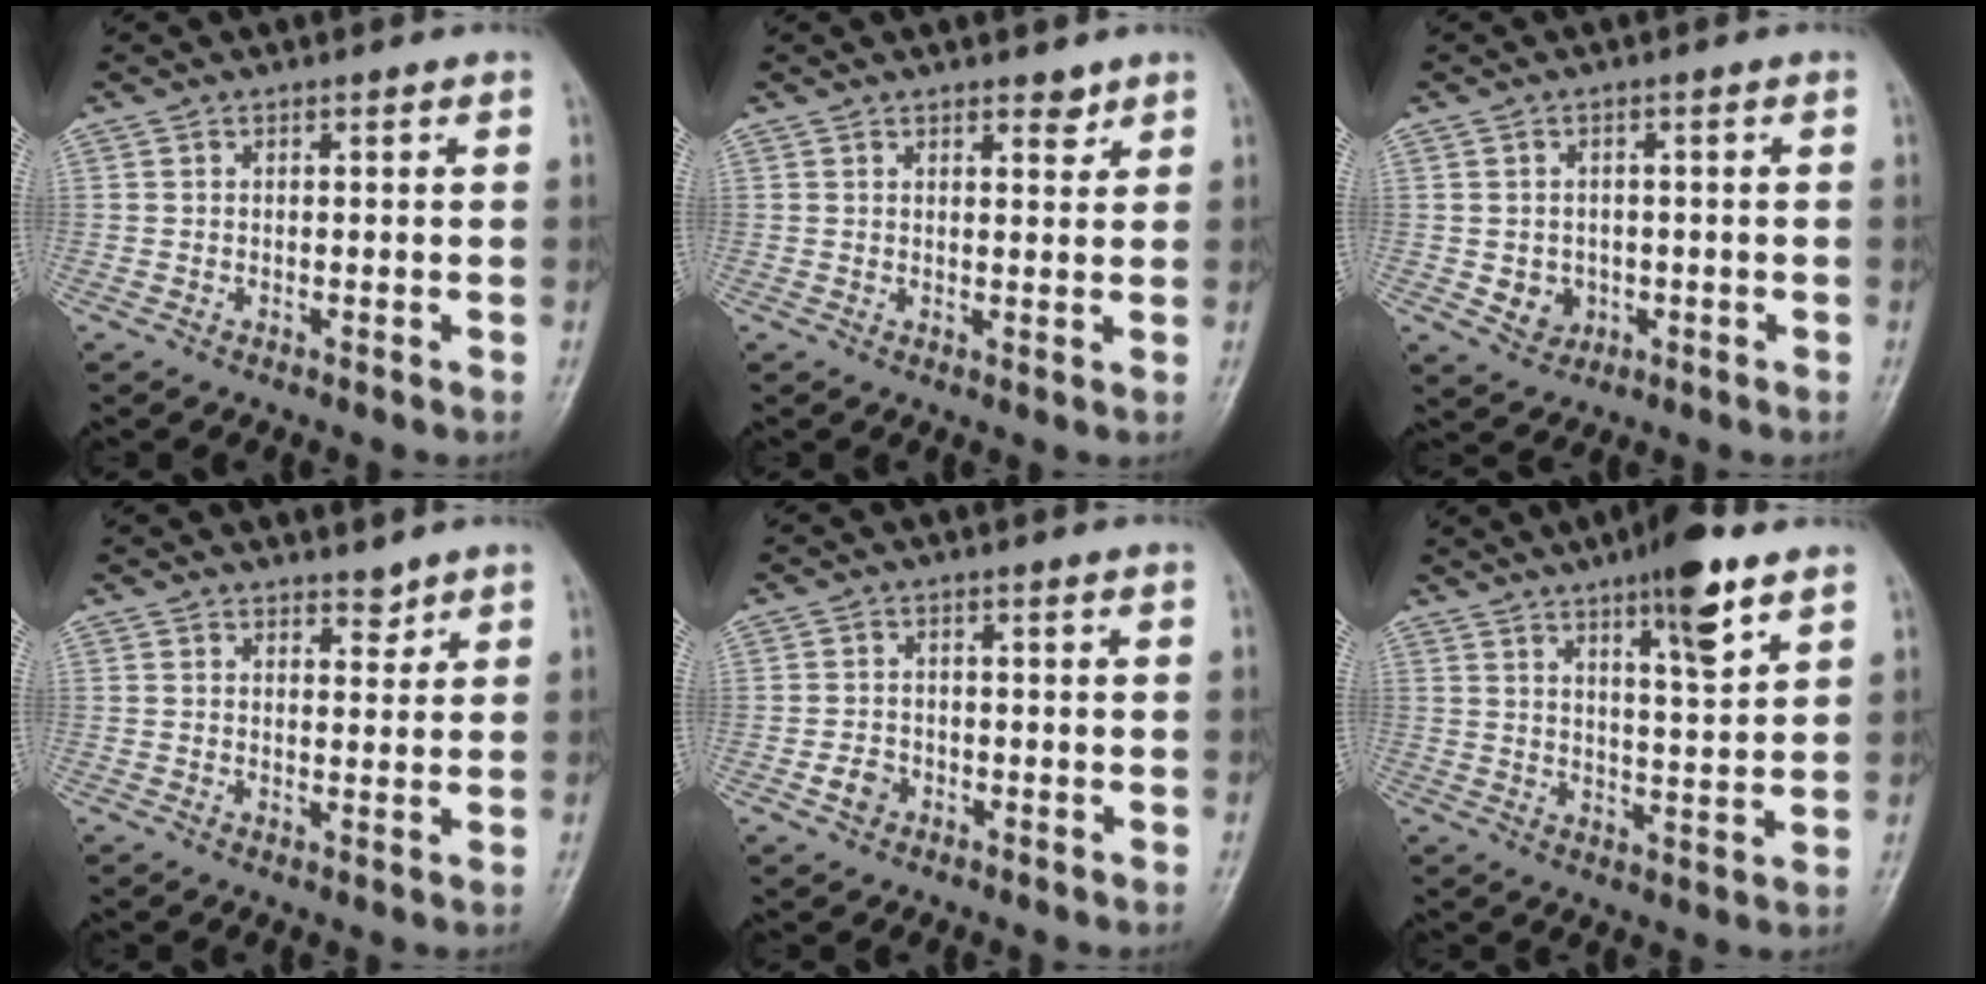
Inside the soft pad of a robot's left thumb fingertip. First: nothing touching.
{"total": 2.8, "force": [2.1, 1.2, 1.5], "torque": [-0.009, -0.012, 0.029]}
{"total": 4.2, "force": [-0.8, 3.7, 1.8], "torque": [-0.012, 0.002, -0.002]}
{"total": 2.4, "force": [2.0, 1.1, 0.8], "torque": [0.004, -0.015, 0.029]}
{"total": 2.9, "force": [-1.4, 2.3, 1.2], "torque": [-0.014, 0.012, -0.025]}
{"total": 10.3, "force": [6.3, 1.9, 8.0], "torque": [-0.116, -0.034, 0.097]}